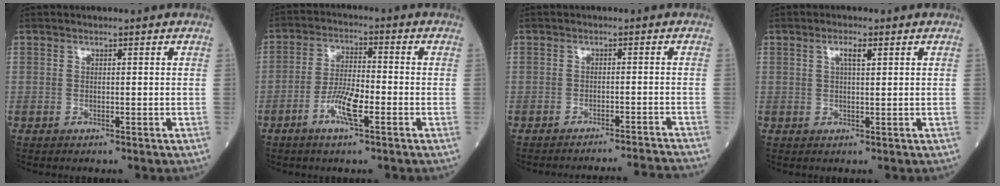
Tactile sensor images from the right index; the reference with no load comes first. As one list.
[{"total": 6.5, "force": [-2.8, 1.3, 5.8], "torque": [-0.114, -0.001, -0.056]}, {"total": 8.7, "force": [-8.4, -2.0, 0.5], "torque": [0.006, -0.010, -0.106]}, {"total": 2.2, "force": [1.0, 0.3, 1.9], "torque": [-0.037, 0.001, 0.016]}]